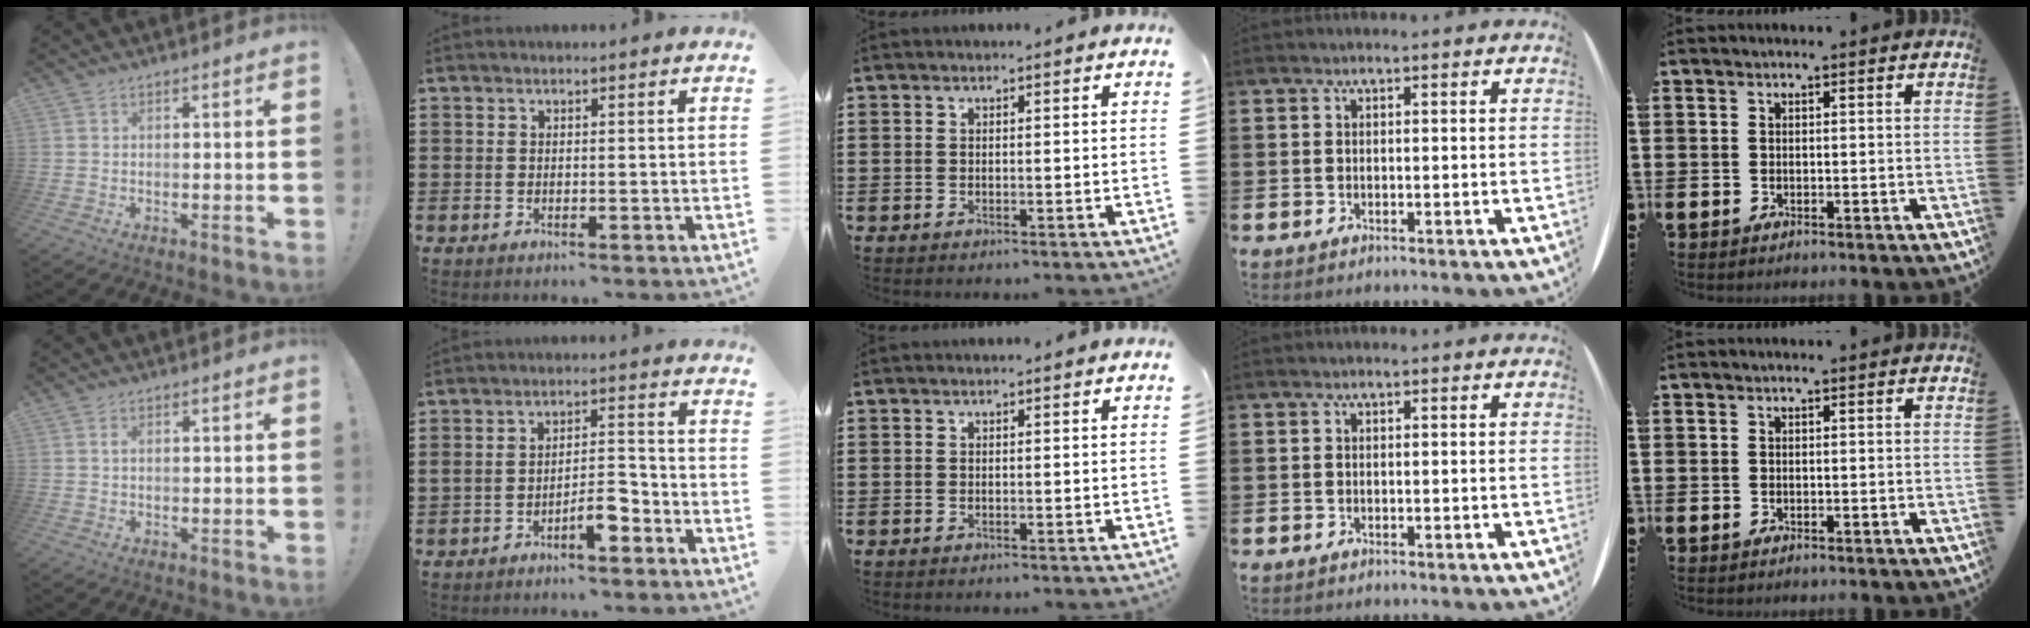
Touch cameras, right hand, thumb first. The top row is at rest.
{"thumb": {"total": 0.7, "force": [-0.1, 0.4, 0.6], "torque": [-0.017, 0.006, -0.001]}, "index": {"total": 5.2, "force": [-3.2, 1.6, 3.9], "torque": [-0.069, 0.009, -0.059]}}